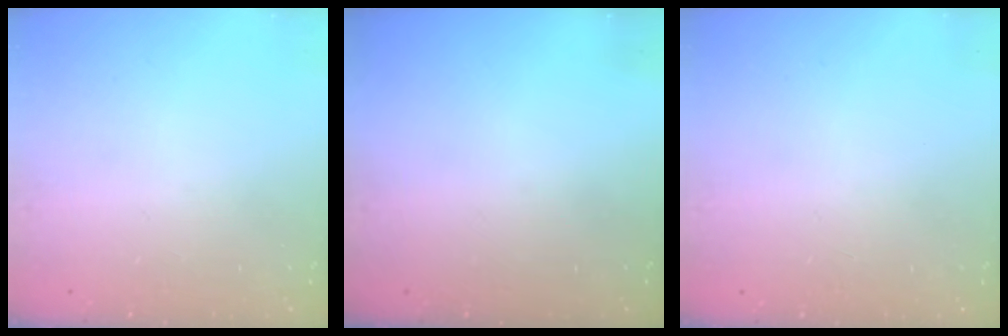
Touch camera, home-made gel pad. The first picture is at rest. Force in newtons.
{"total": 0.0}
{"total": 2.6, "press": 2.6, "slide": 0.2}